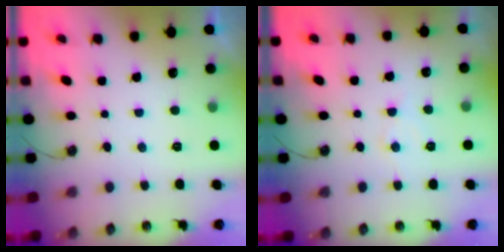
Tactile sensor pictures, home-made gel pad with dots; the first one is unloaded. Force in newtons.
{"total": 5.6, "press": 5.6, "slide": 0.3}